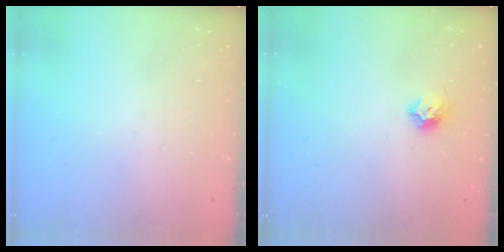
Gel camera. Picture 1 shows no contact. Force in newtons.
{"total": 7.1, "press": 7.0, "slide": 0.8}